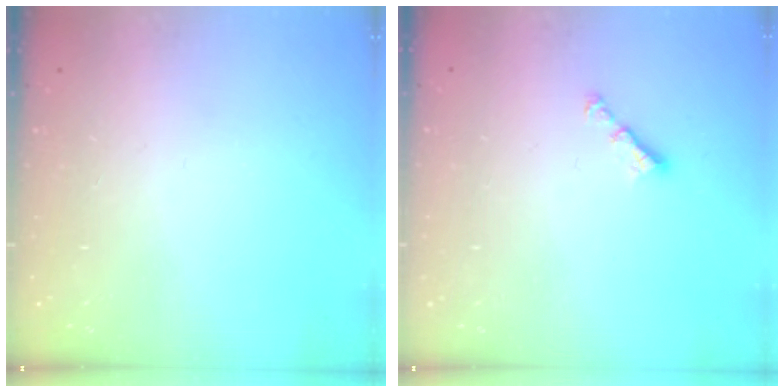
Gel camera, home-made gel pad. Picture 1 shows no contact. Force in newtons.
{"total": 3.0, "press": 2.9, "slide": 0.5}